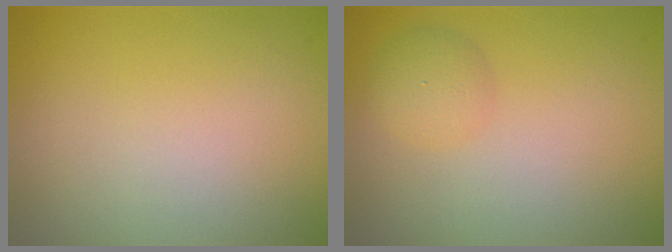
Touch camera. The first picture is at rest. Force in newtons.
{"total": 2.0, "press": 2.0, "slide": 0.0}